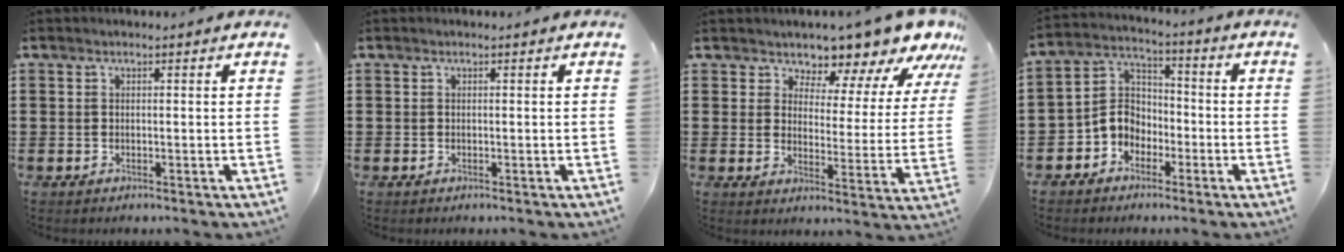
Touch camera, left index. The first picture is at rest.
{"total": 0.0}
{"total": 5.9, "force": [5.8, 1.2, 0.0], "torque": [-0.018, -0.055, 0.099]}
{"total": 5.7, "force": [-2.8, 4.6, 1.9], "torque": [-0.067, 0.003, -0.065]}